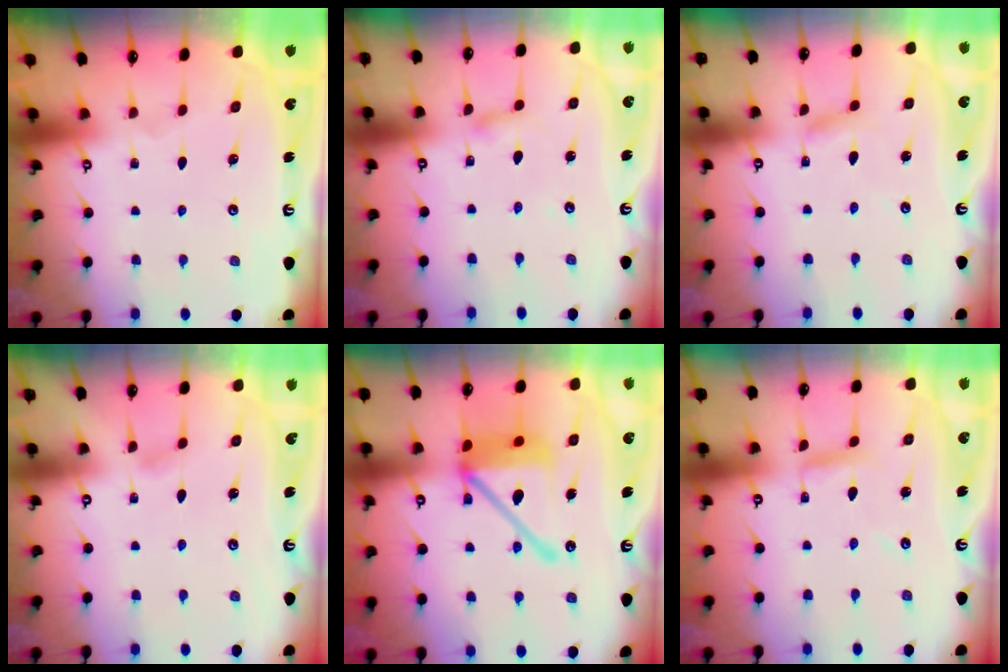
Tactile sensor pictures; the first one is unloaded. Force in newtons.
{"total": 2.0, "press": 2.0, "slide": 0.2}
{"total": 1.9, "press": 1.9, "slide": 0.2}
{"total": 3.6, "press": 3.5, "slide": 0.4}
{"total": 16.8, "press": 16.7, "slide": 2.2}
{"total": 4.0, "press": 4.0, "slide": 0.4}